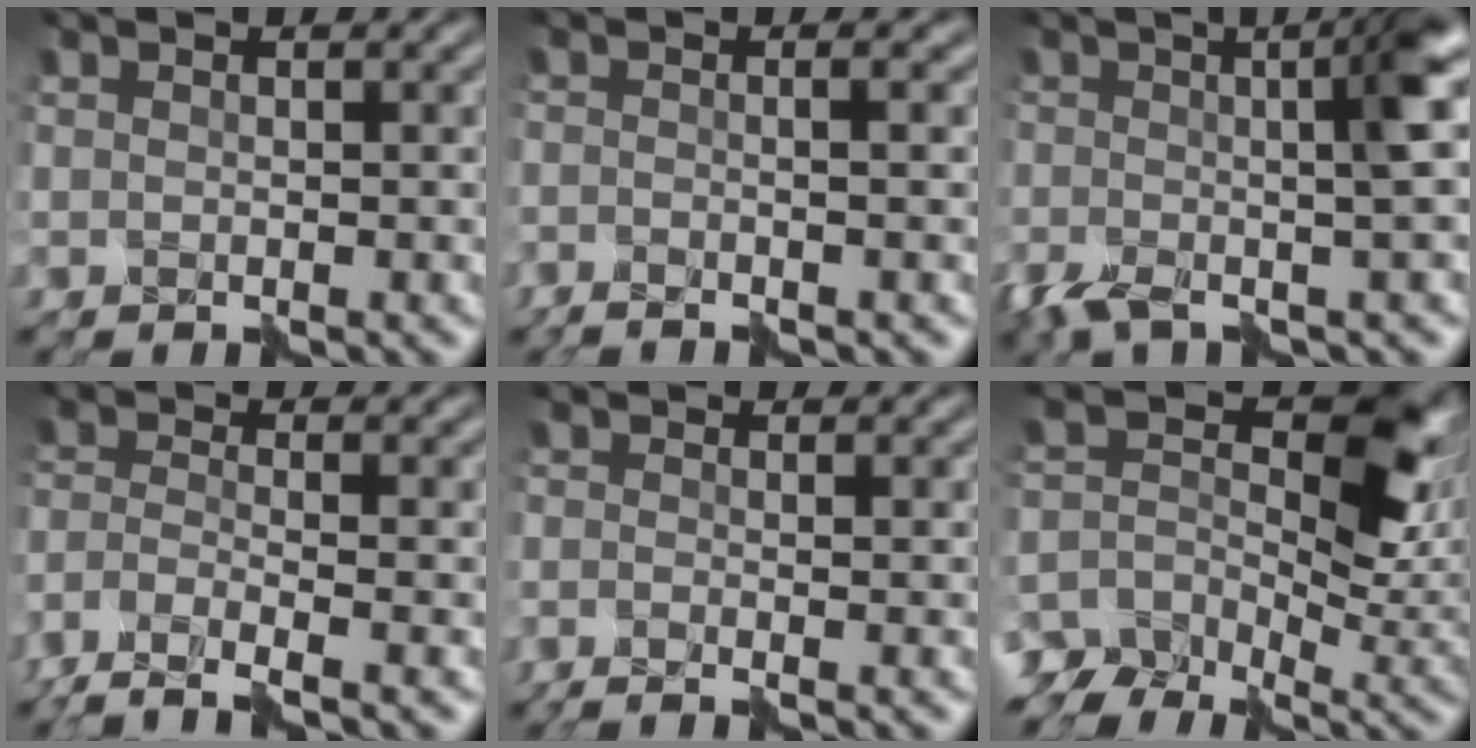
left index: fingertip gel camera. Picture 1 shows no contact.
{"total": 2.2, "force": [-0.7, 0.2, 2.0], "torque": [-0.008, 0.003, -0.025]}
{"total": 7.2, "force": [-1.2, 1.4, 7.0], "torque": [-0.097, -0.002, -0.036]}
{"total": 4.7, "force": [-3.6, 0.3, 3.0], "torque": [-0.056, 0.002, -0.073]}
{"total": 1.1, "force": [-0.7, -0.4, 0.8], "torque": [-0.016, 0.002, -0.011]}
{"total": 9.5, "force": [-1.8, 6.5, 6.7], "torque": [-0.117, 0.006, -0.048]}